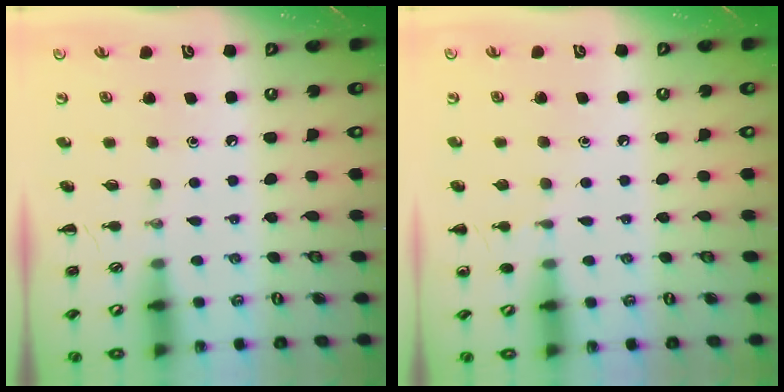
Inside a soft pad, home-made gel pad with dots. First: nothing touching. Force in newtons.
{"total": 4.7, "press": 4.5, "slide": 1.5}